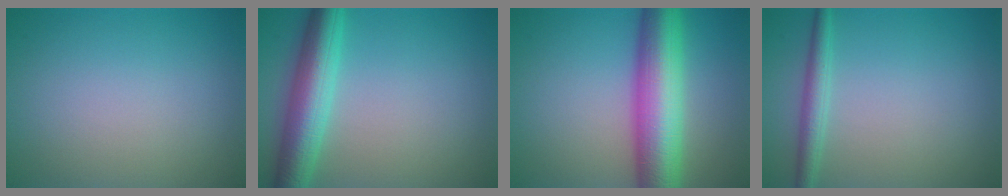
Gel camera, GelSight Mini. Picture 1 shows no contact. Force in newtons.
{"total": 6.3, "press": 6.3, "slide": 0.1}
{"total": 10.1, "press": 10.1, "slide": 0.1}
{"total": 2.2, "press": 2.2, "slide": 0.1}